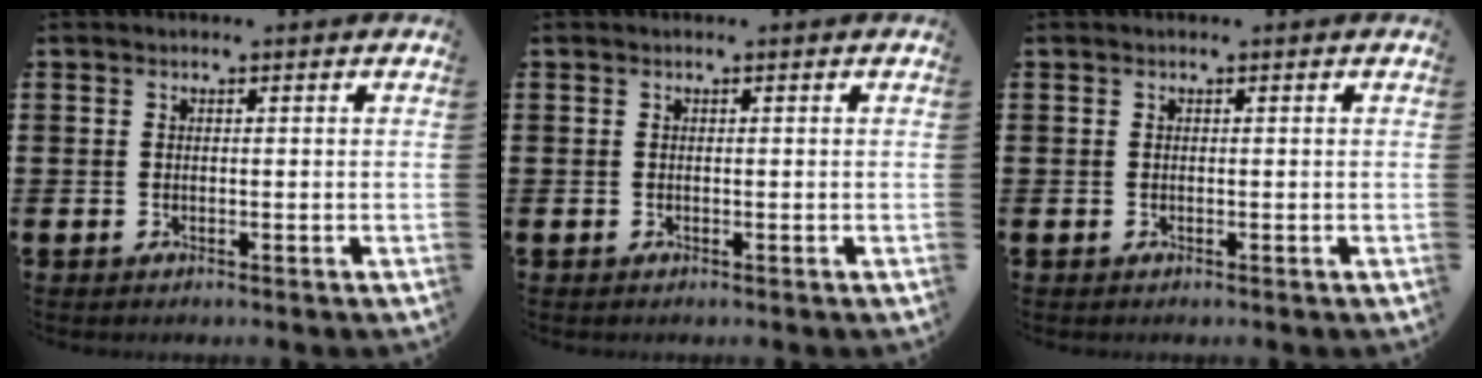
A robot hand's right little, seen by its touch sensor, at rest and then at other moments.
{"total": 0.0}
{"total": 0.0}